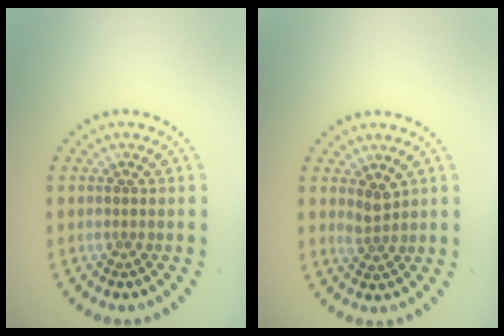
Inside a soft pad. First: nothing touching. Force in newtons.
{"total": 1.5, "press": 1.1, "slide": 1.0}